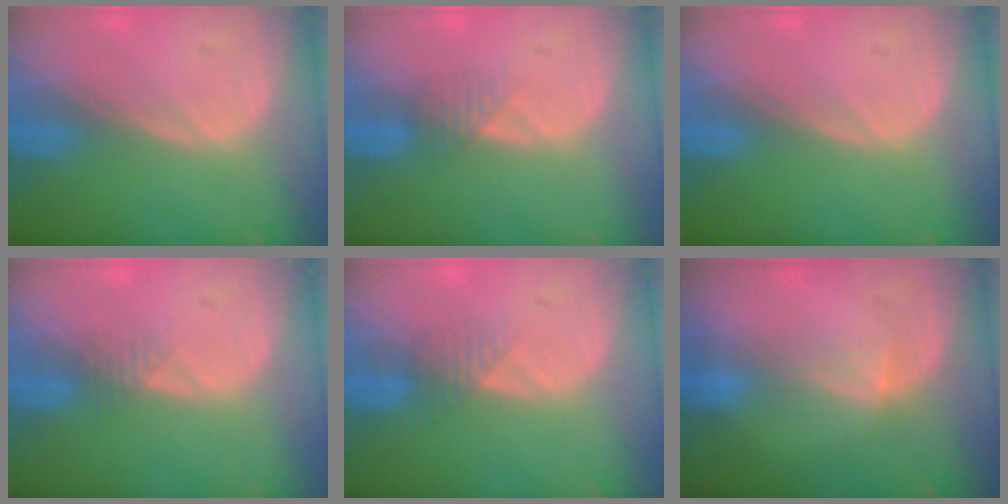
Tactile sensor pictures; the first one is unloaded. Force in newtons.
{"total": 2.3, "press": 2.1, "slide": 1.0}
{"total": 0.0}
{"total": 1.6, "press": 1.4, "slide": 0.9}
{"total": 2.3, "press": 2.1, "slide": 1.0}
{"total": 2.7, "press": 2.4, "slide": 1.2}